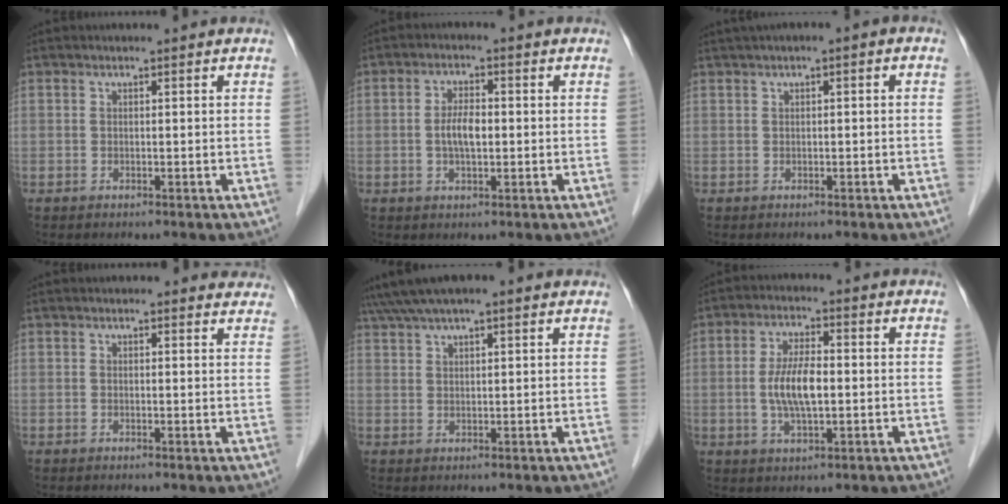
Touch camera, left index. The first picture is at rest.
{"total": 3.9, "force": [-0.5, 1.5, 3.6], "torque": [-0.076, -0.003, -0.010]}
{"total": 2.3, "force": [0.6, 0.6, 2.2], "torque": [-0.036, 0.014, 0.008]}
{"total": 5.7, "force": [5.4, 1.4, 1.0], "torque": [0.010, 0.003, 0.040]}
{"total": 9.4, "force": [7.5, 1.5, 5.4], "torque": [-0.099, 0.051, 0.116]}
{"total": 6.8, "force": [-0.7, 1.9, 6.4], "torque": [-0.136, -0.006, -0.011]}